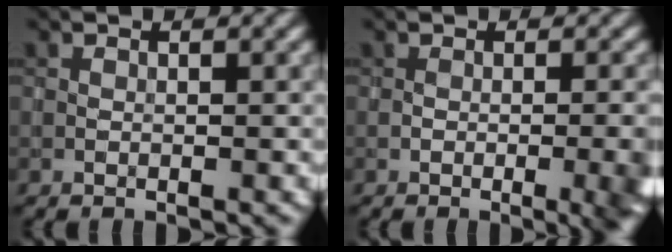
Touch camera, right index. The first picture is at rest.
{"total": 6.5, "force": [-1.5, 2.6, 5.7], "torque": [-0.047, -0.005, -0.010]}